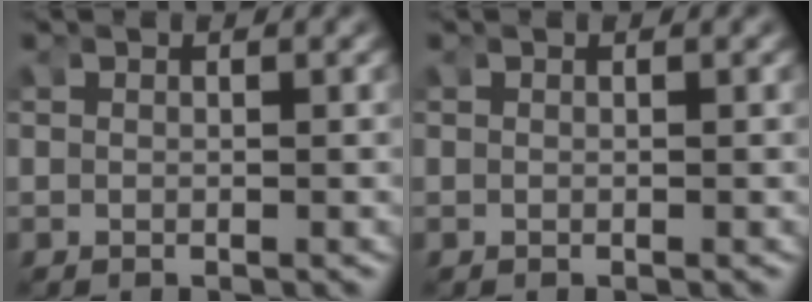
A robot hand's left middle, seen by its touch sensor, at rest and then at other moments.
{"total": 0.0}